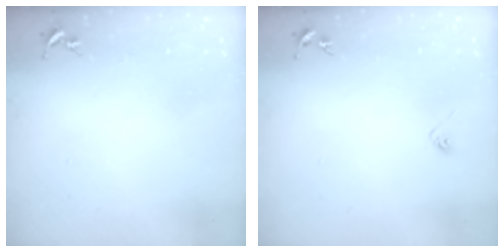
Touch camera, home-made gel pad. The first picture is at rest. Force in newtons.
{"total": 2.8, "press": 2.6, "slide": 1.1}